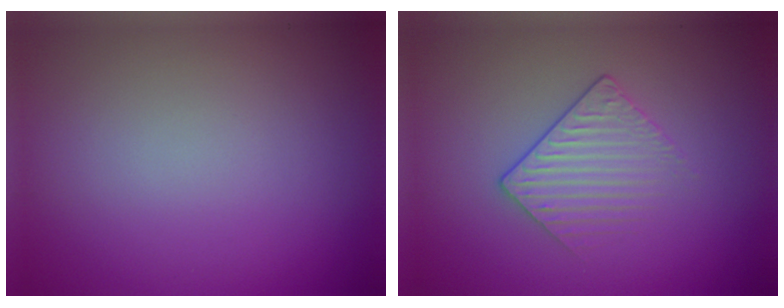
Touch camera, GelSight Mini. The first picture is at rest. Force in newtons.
{"total": 1.9, "press": 1.6, "slide": 1.0}